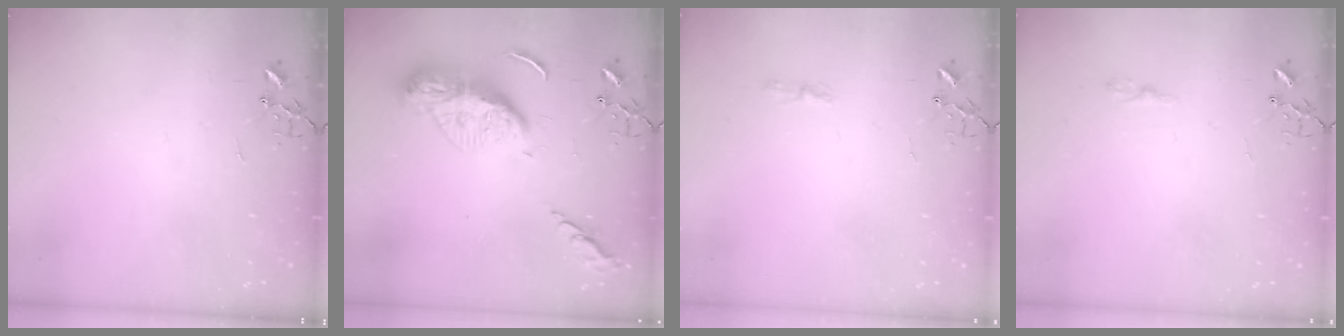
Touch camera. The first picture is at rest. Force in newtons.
{"total": 15.4, "press": 15.3, "slide": 1.3}
{"total": 3.2, "press": 3.2, "slide": 0.5}
{"total": 3.9, "press": 3.9, "slide": 0.4}